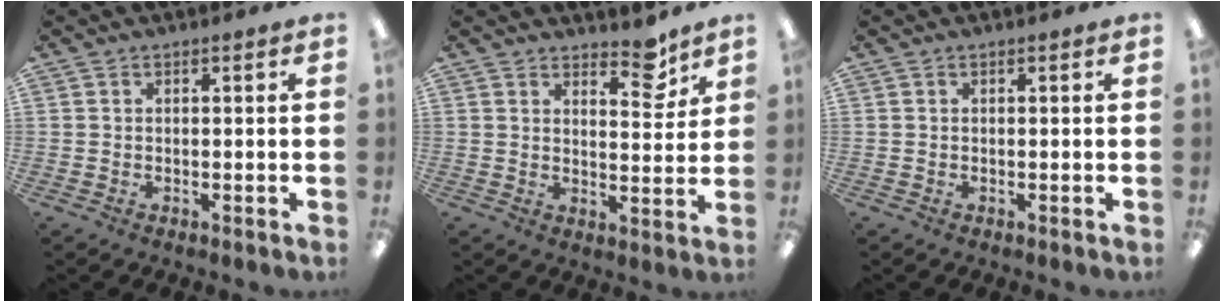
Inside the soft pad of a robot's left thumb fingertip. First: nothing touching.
{"total": 7.2, "force": [5.6, 2.8, 3.5], "torque": [-0.020, -0.044, 0.090]}
{"total": 0.0}